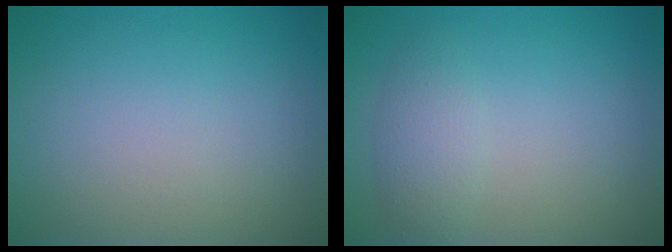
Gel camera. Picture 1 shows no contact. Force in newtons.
{"total": 2.0, "press": 2.0, "slide": 0.1}